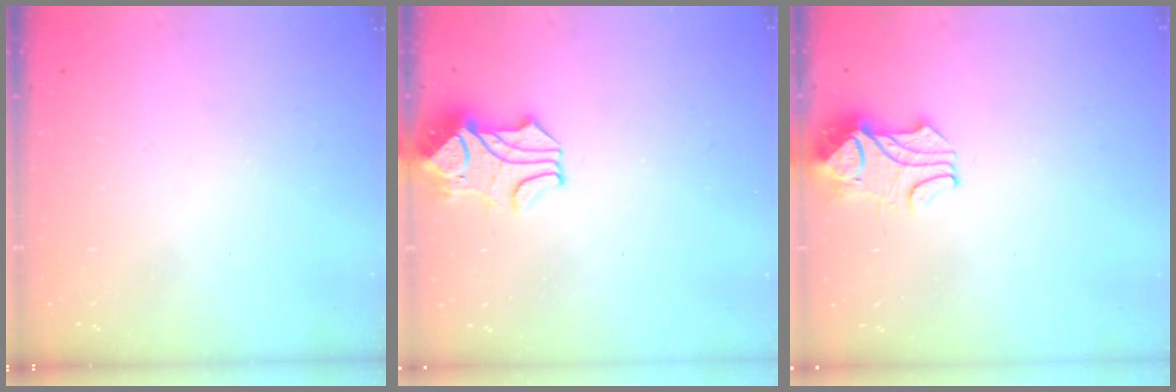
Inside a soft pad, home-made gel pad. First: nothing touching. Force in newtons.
{"total": 2.1, "press": 1.9, "slide": 1.0}
{"total": 2.0, "press": 1.9, "slide": 0.8}